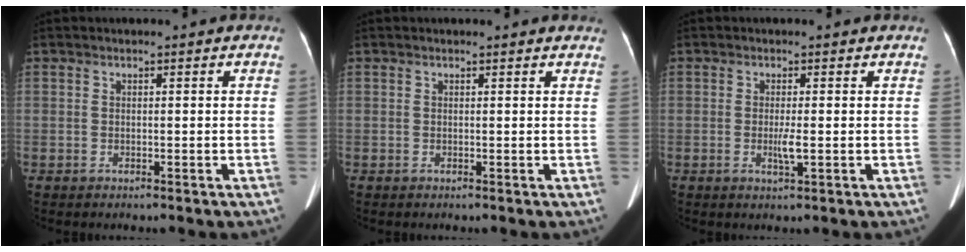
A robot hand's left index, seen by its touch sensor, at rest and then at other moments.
{"total": 3.0, "force": [2.9, 0.7, 0.5], "torque": [-0.014, 0.010, 0.016]}
{"total": 2.0, "force": [-0.3, 0.1, 2.0], "torque": [-0.042, -0.004, -0.004]}